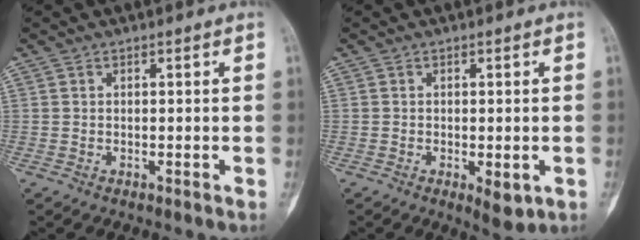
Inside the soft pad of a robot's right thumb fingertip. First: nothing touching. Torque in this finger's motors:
{"motor_torque": [0.70, 0.59, 0.24, -0.35, 0.07]}